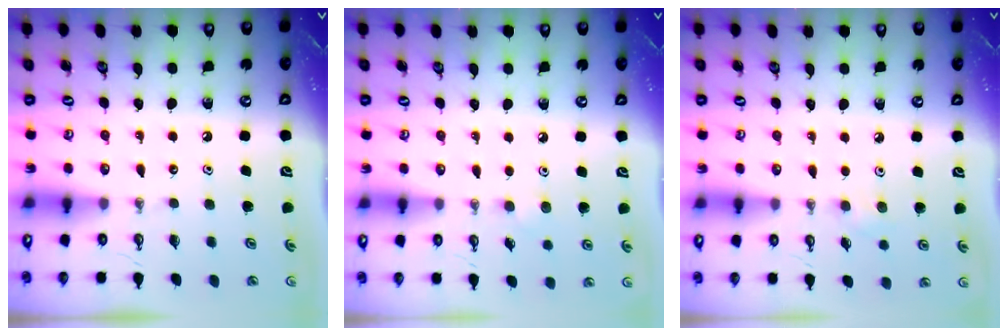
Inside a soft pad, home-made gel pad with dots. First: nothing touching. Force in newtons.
{"total": 4.6, "press": 4.5, "slide": 0.9}
{"total": 4.9, "press": 4.4, "slide": 2.1}